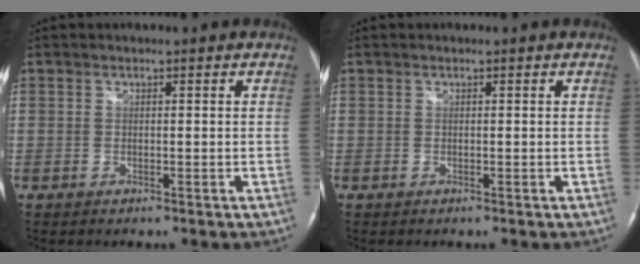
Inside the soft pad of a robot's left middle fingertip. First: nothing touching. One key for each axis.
{"total": 0.0}